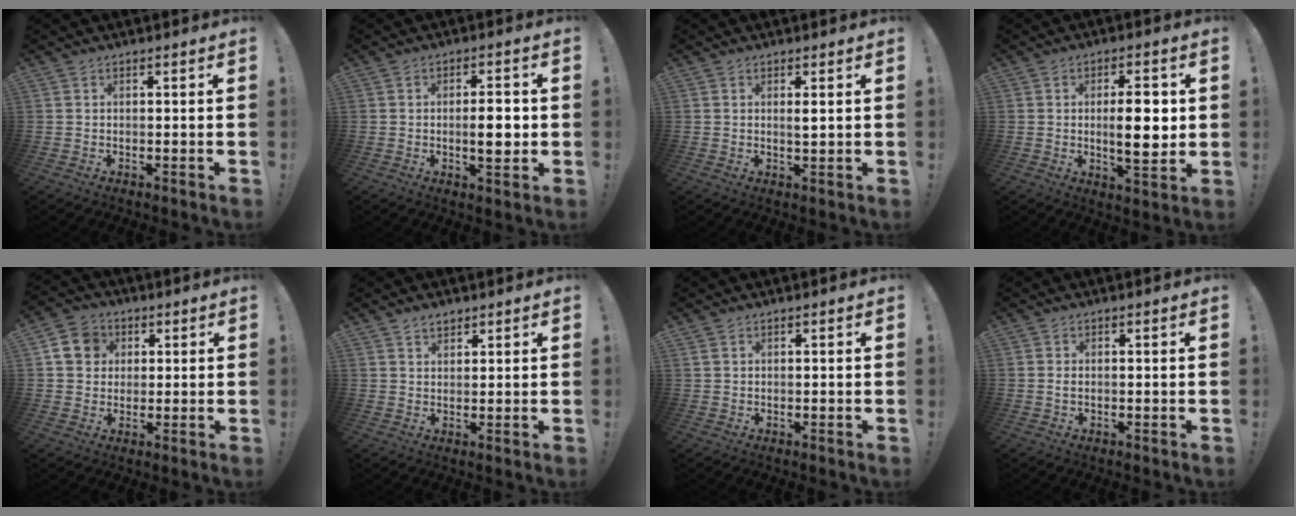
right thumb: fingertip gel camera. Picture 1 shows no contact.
{"total": 6.5, "force": [-0.7, 2.2, 6.1], "torque": [-0.075, -0.004, -0.018]}
{"total": 1.8, "force": [0.7, 0.2, 1.7], "torque": [-0.020, -0.007, 0.008]}
{"total": 10.4, "force": [0.4, 3.3, 9.8], "torque": [-0.147, -0.011, -0.003]}
{"total": 8.9, "force": [2.6, 7.8, 3.4], "torque": [-0.046, -0.003, 0.054]}
{"total": 2.9, "force": [2.4, 1.5, 0.8], "torque": [-0.003, -0.015, 0.041]}
{"total": 1.0, "force": [0.5, 0.7, 0.5], "torque": [-0.013, 0.003, 0.011]}
{"total": 0.8, "force": [-0.1, 0.3, 0.7], "torque": [-0.014, 0.002, -0.002]}